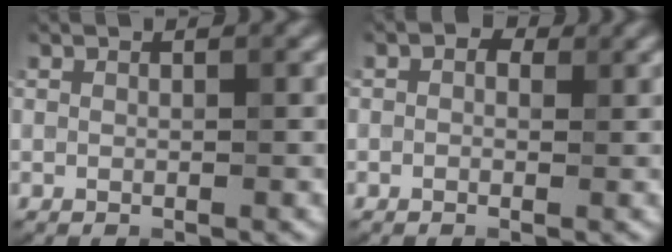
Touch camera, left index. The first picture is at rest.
{"total": 1.6, "force": [0.5, 1.2, 0.9], "torque": [-0.004, -0.002, -0.008]}